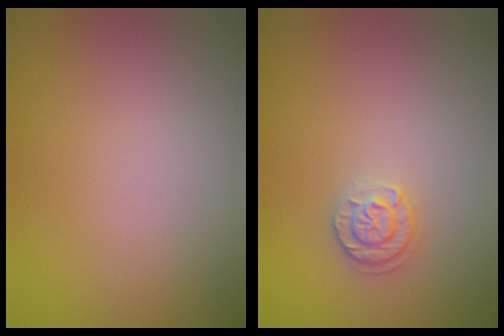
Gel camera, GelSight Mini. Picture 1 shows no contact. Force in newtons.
{"total": 1.8, "press": 1.7, "slide": 0.4}